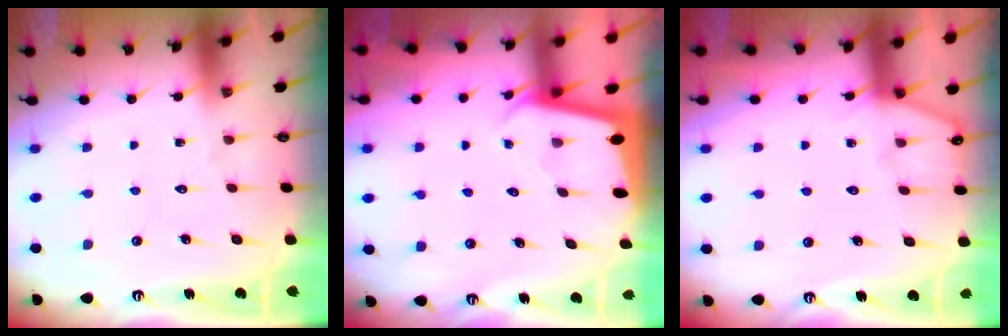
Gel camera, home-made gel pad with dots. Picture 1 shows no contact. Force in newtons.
{"total": 1.9, "press": 1.9, "slide": 0.1}
{"total": 3.6, "press": 3.6, "slide": 0.5}